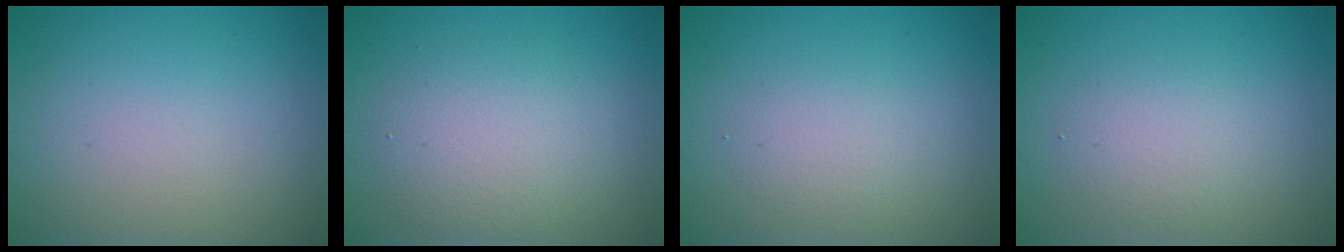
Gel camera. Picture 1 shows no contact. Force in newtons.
{"total": 4.0, "press": 4.0, "slide": 0.5}
{"total": 1.8, "press": 1.8, "slide": 0.1}
{"total": 2.1, "press": 2.1, "slide": 0.1}